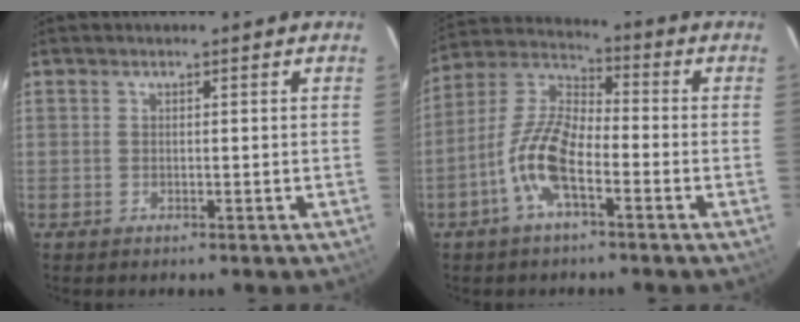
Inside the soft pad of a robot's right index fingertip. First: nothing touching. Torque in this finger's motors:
{"motor_torque": [0.46, -0.41, 0.35, 0.19]}